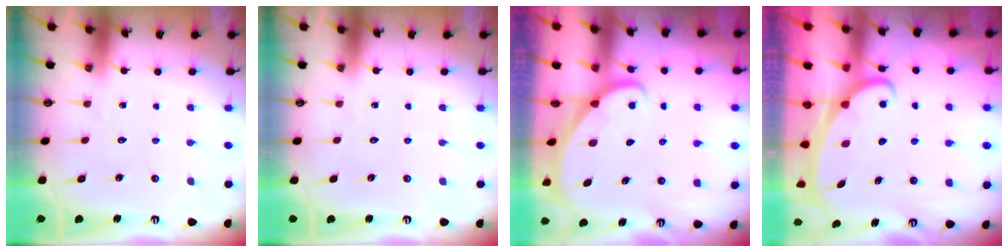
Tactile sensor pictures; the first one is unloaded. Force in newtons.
{"total": 0.0}
{"total": 1.7, "press": 1.7, "slide": 0.1}
{"total": 2.3, "press": 2.3, "slide": 0.3}